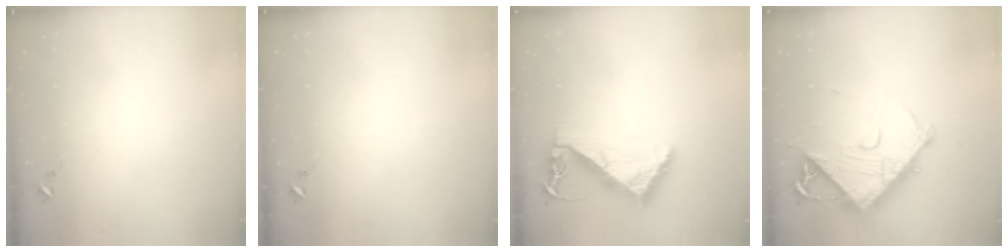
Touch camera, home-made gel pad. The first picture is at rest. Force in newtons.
{"total": 0.0}
{"total": 6.8, "press": 6.8, "slide": 0.9}
{"total": 12.5, "press": 12.5, "slide": 1.3}